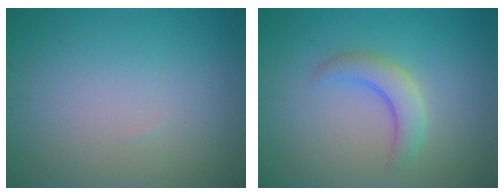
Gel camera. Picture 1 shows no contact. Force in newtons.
{"total": 3.0, "press": 3.0, "slide": 0.3}